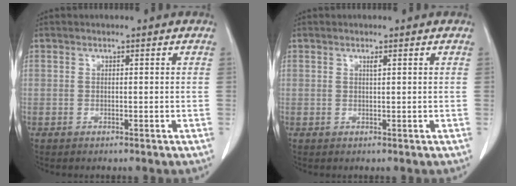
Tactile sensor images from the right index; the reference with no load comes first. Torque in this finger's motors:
{"motor_torque": [0.04, -0.02, -0.01, 0.00]}